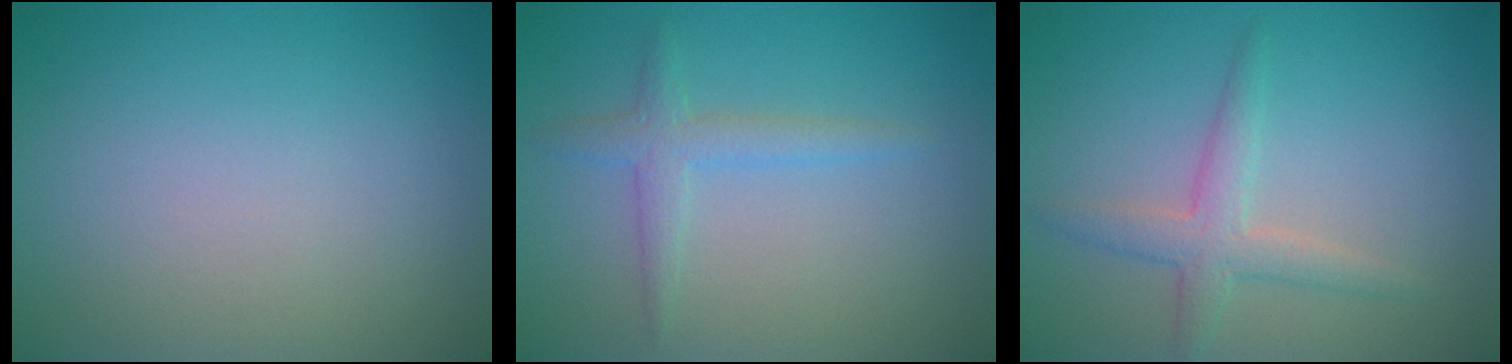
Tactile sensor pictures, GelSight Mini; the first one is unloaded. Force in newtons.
{"total": 2.1, "press": 2.1, "slide": 0.1}
{"total": 2.6, "press": 2.6, "slide": 0.1}